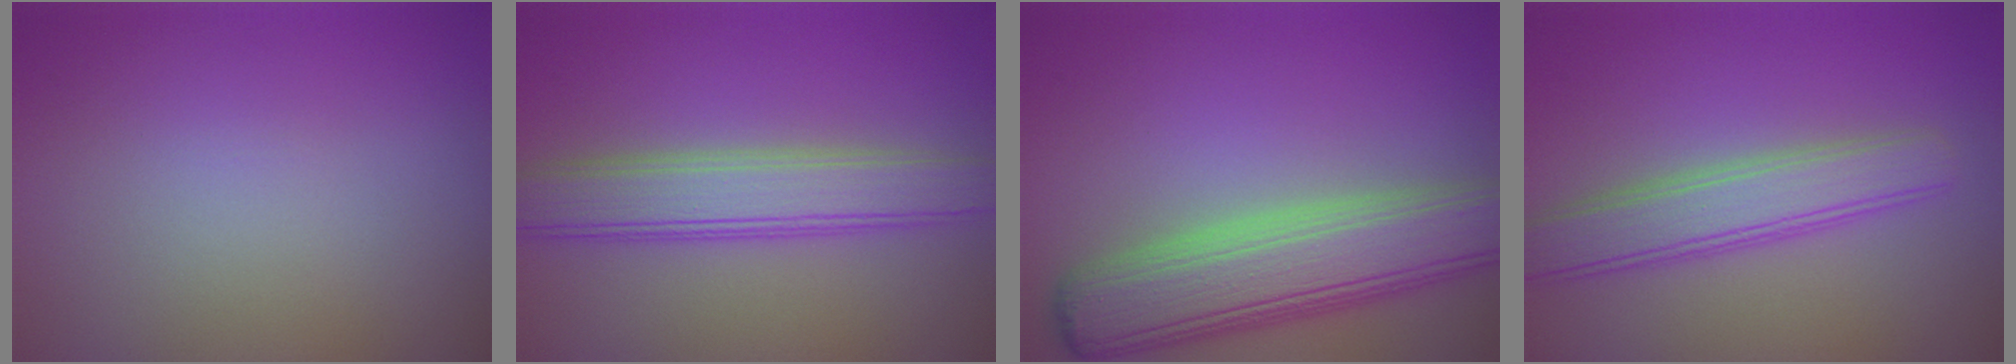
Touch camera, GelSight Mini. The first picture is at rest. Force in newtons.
{"total": 5.4, "press": 5.4, "slide": 0.2}
{"total": 8.2, "press": 8.1, "slide": 0.5}
{"total": 4.4, "press": 4.4, "slide": 0.1}